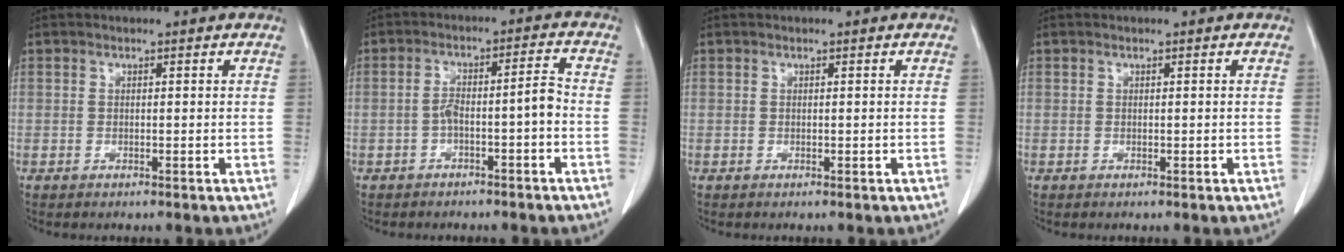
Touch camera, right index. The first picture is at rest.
{"total": 5.2, "force": [-1.7, 0.5, 4.9], "torque": [-0.082, 0.025, -0.025]}
{"total": 0.0}
{"total": 0.0}